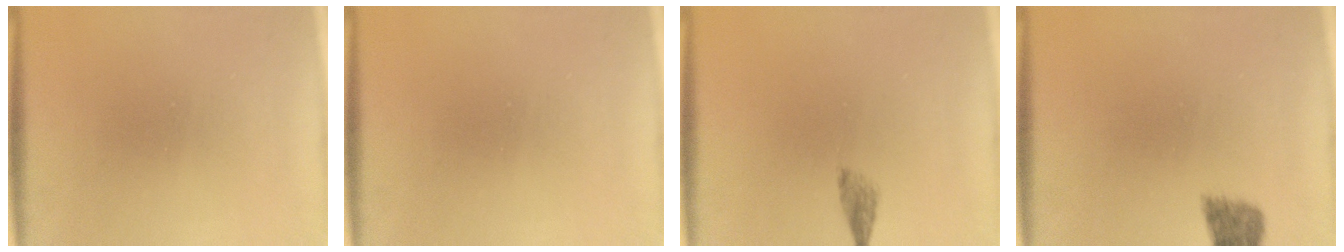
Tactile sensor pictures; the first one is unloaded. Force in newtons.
{"total": 0.0}
{"total": 3.0}
{"total": 2.3}